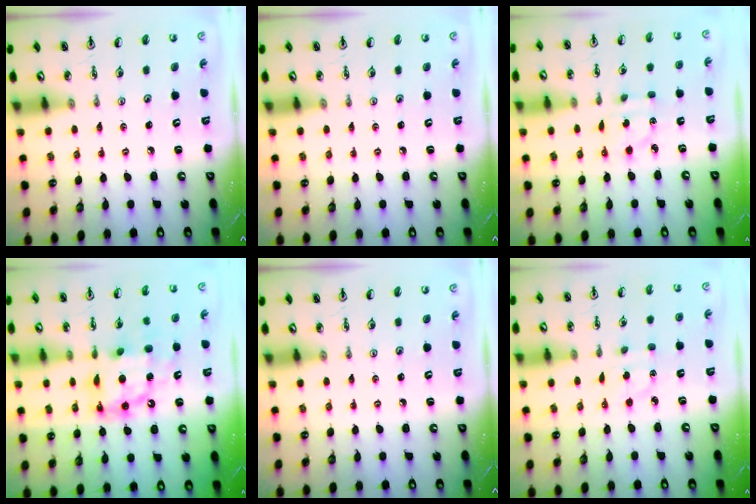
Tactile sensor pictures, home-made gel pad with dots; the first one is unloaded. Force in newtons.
{"total": 0.0}
{"total": 3.5, "press": 3.4, "slide": 0.6}
{"total": 13.2, "press": 13.1, "slide": 1.1}
{"total": 0.0}
{"total": 3.3, "press": 3.2, "slide": 0.8}